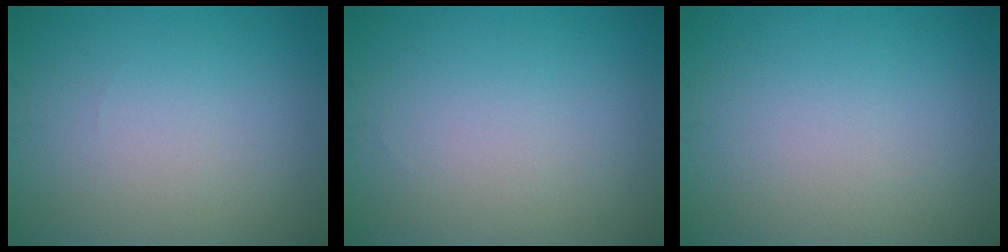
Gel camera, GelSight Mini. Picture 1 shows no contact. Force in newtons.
{"total": 0.0}
{"total": 0.0}